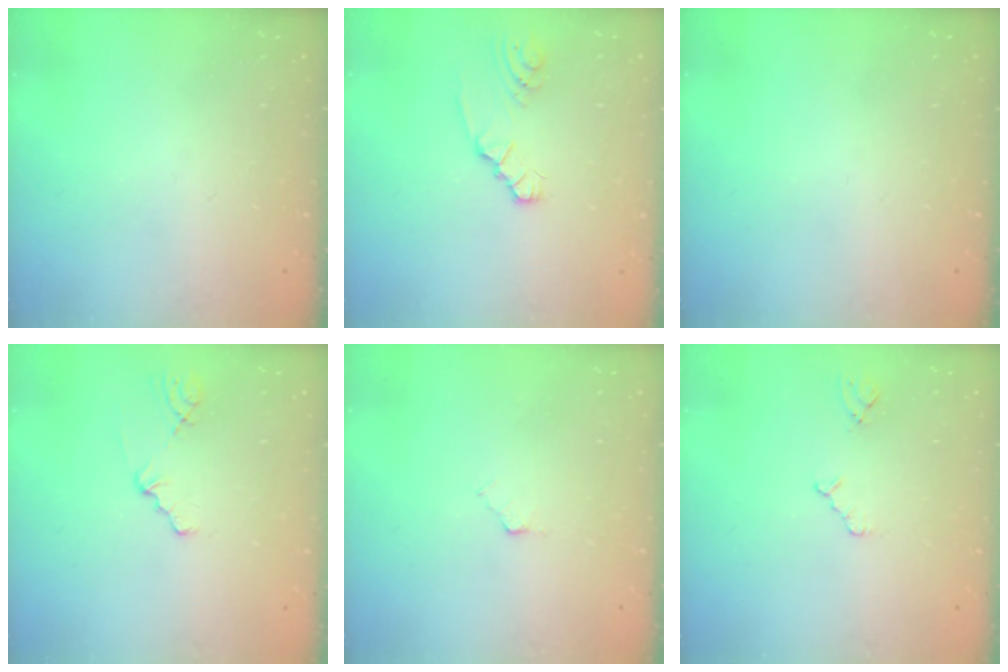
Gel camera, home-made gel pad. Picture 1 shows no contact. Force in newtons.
{"total": 2.5, "press": 2.5, "slide": 0.3}
{"total": 0.0}
{"total": 1.2, "press": 1.2, "slide": 0.2}
{"total": 2.9, "press": 2.9, "slide": 0.5}
{"total": 2.9, "press": 2.9, "slide": 0.5}